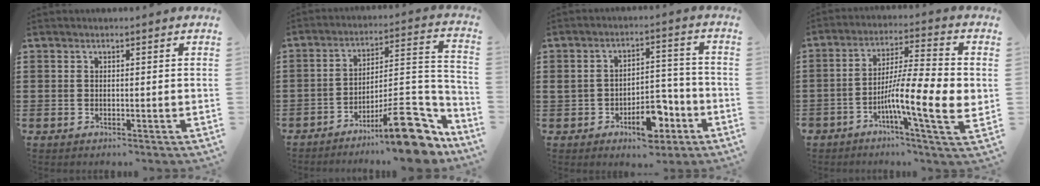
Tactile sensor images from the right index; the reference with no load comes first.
{"total": 15.1, "force": [-10.3, 3.9, 10.3], "torque": [-0.115, 0.043, -0.175]}
{"total": 8.6, "force": [-4.2, 4.5, 6.1], "torque": [-0.085, 0.020, -0.069]}
{"total": 11.7, "force": [-2.6, 2.0, 11.2], "torque": [-0.199, -0.012, -0.050]}